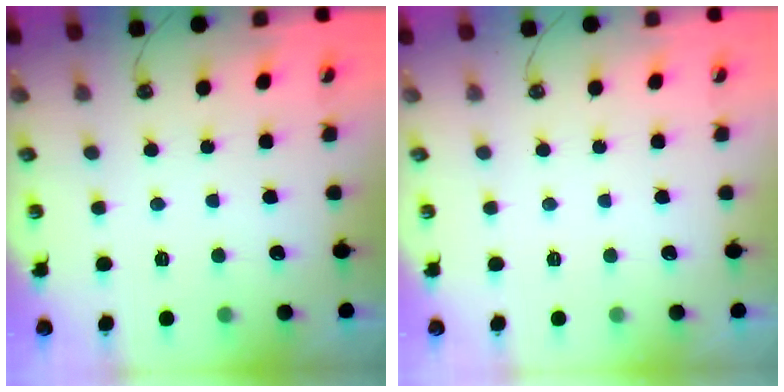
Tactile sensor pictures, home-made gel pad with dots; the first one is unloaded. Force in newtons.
{"total": 0.0}